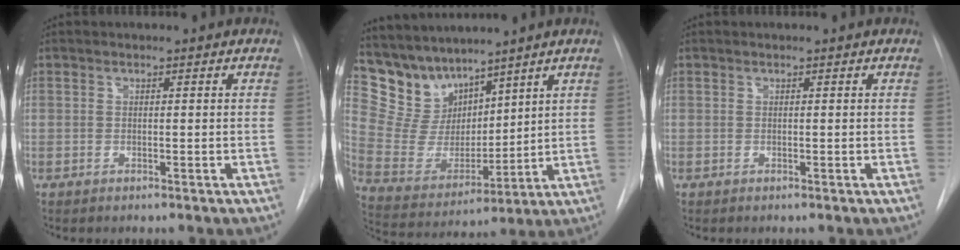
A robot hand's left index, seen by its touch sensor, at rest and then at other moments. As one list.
[{"total": 10.2, "force": [9.0, 4.4, 1.4], "torque": [-0.056, 0.025, 0.195]}, {"total": 0.0}]